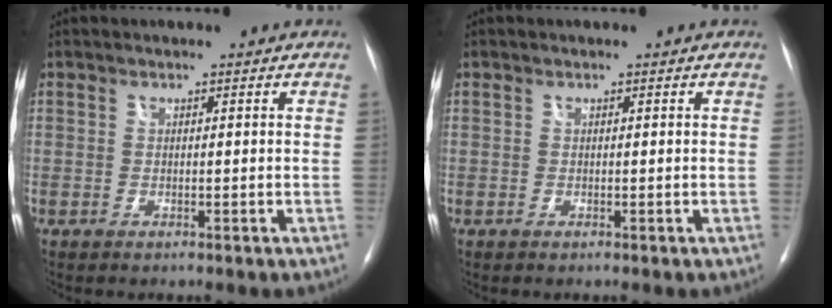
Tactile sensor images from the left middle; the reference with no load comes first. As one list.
[{"total": 0.0}]